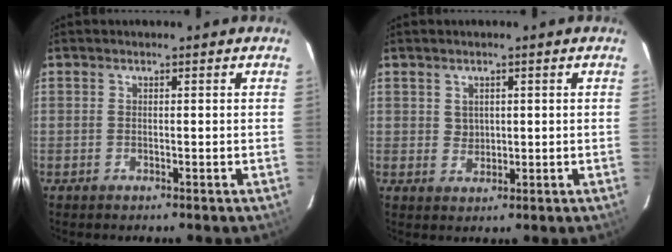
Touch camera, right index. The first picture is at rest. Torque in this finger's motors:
{"motor_torque": [-0.10, 0.12, -0.01, 0.00]}